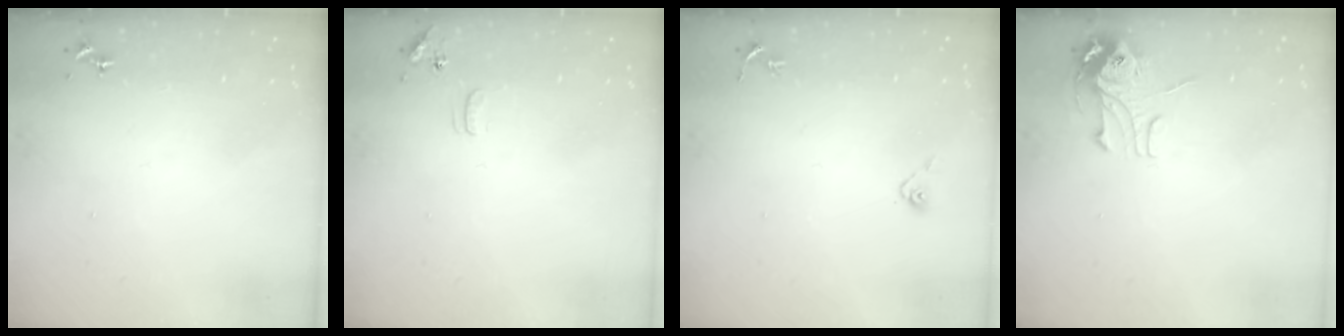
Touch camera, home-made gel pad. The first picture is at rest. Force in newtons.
{"total": 6.9, "press": 6.9, "slide": 0.8}
{"total": 3.7, "press": 3.5, "slide": 1.4}
{"total": 8.0, "press": 8.0, "slide": 0.4}